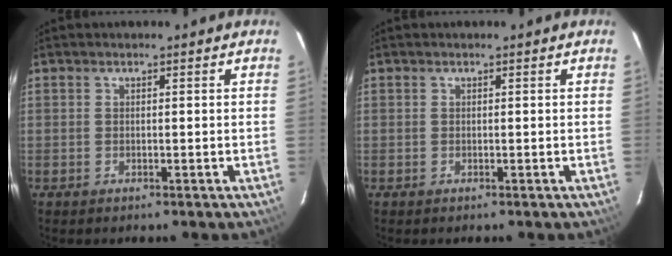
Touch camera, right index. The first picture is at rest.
{"total": 0.0}